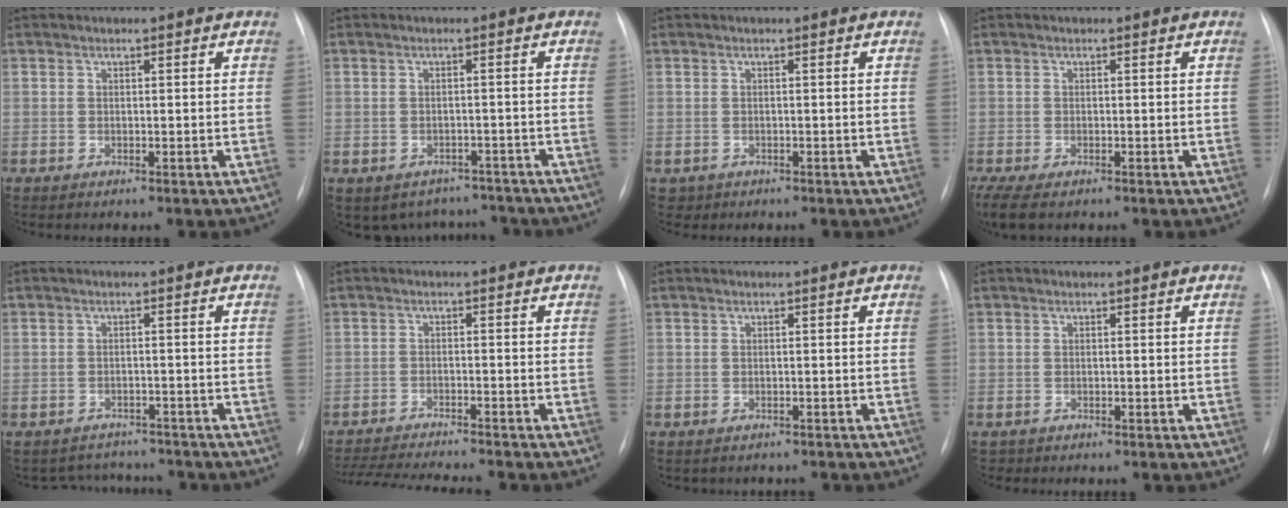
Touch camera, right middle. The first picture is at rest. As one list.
[{"total": 7.7, "force": [-6.6, 4.0, 0.5], "torque": [-0.001, 0.017, -0.075]}, {"total": 1.4, "force": [-0.7, 1.2, 0.0], "torque": [-0.006, 0.002, -0.006]}, {"total": 6.8, "force": [-4.7, 2.9, 4.0], "torque": [-0.089, -0.013, -0.073]}, {"total": 5.7, "force": [-5.3, 2.0, -0.4], "torque": [0.006, 0.015, -0.066]}, {"total": 12.0, "force": [-11.2, 0.2, 4.5], "torque": [-0.071, -0.015, -0.168]}, {"total": 3.2, "force": [-2.8, 1.5, 0.5], "torque": [-0.013, 0.003, -0.030]}, {"total": 0.7, "force": [-0.6, 0.4, -0.1], "torque": [-0.007, -0.001, -0.008]}]